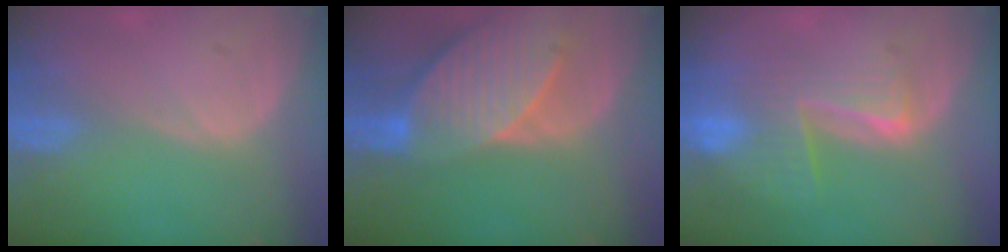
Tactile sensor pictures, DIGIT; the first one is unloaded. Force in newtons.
{"total": 10.2, "press": 9.0, "slide": 4.8}
{"total": 6.9, "press": 6.7, "slide": 1.8}